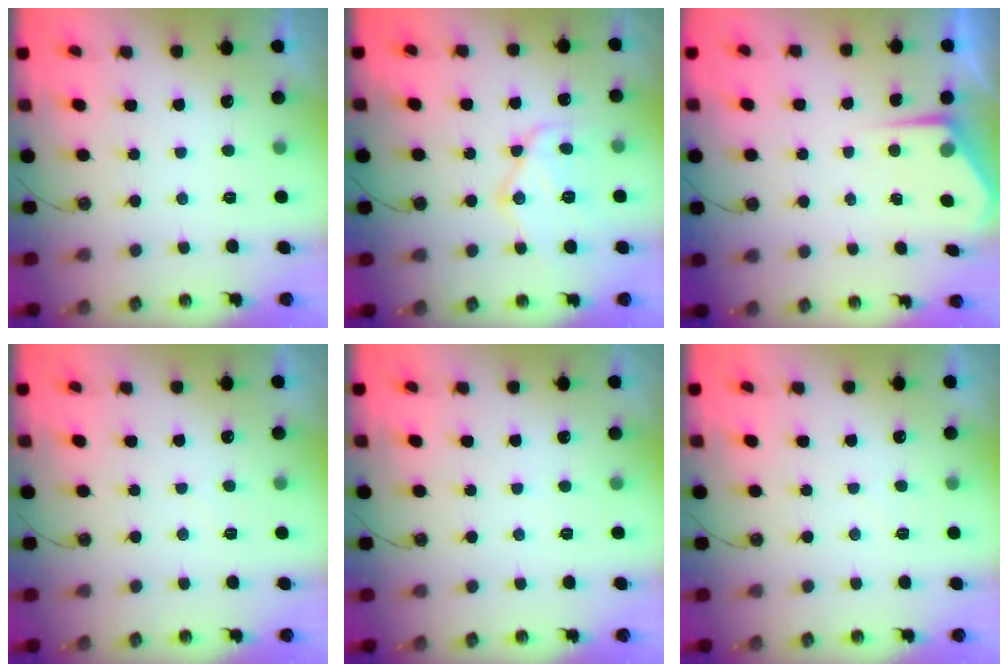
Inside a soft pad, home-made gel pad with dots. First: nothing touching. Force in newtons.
{"total": 14.6, "press": 14.6, "slide": 1.3}
{"total": 4.8, "press": 4.7, "slide": 0.4}
{"total": 2.8, "press": 2.7, "slide": 0.5}
{"total": 2.4, "press": 2.3, "slide": 0.4}
{"total": 2.8, "press": 2.7, "slide": 0.5}